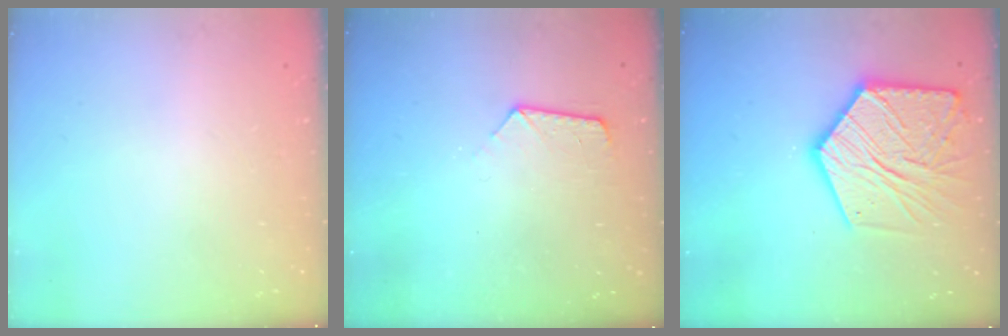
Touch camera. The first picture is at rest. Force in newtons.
{"total": 9.1, "press": 9.1, "slide": 0.8}
{"total": 19.6, "press": 19.6, "slide": 1.8}